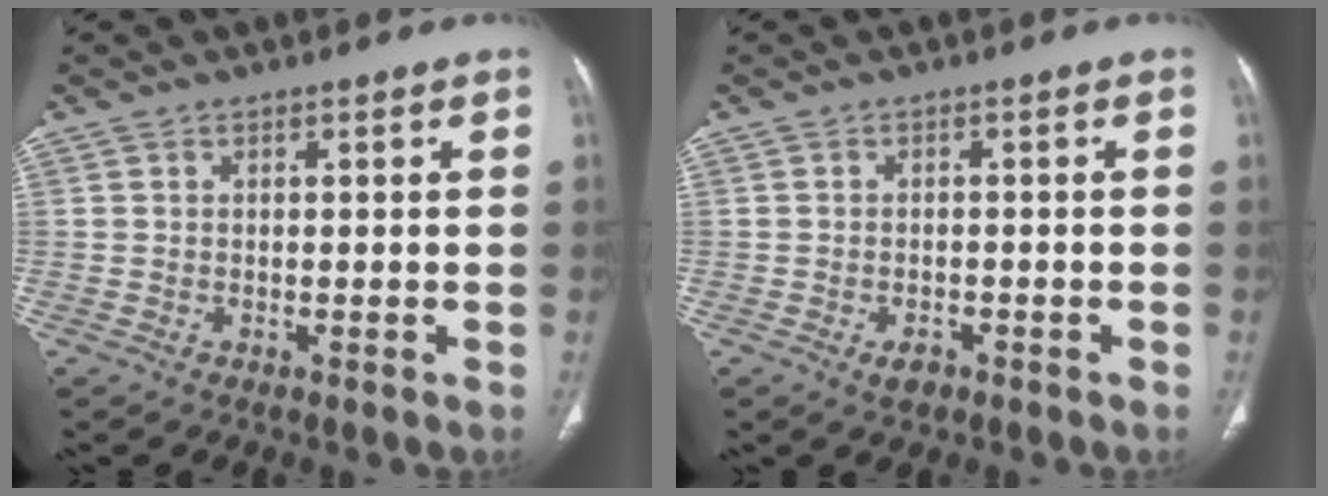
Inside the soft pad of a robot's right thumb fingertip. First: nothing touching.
{"total": 2.5, "force": [-1.5, 1.5, 1.4], "torque": [-0.016, 0.008, -0.019]}